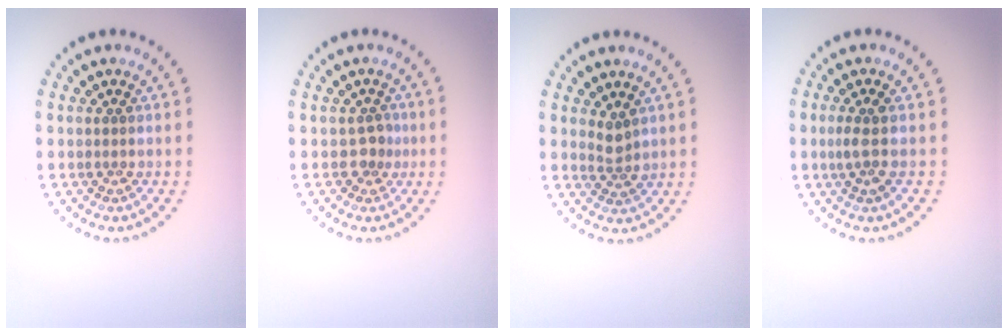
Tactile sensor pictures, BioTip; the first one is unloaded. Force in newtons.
{"total": 1.6, "press": 1.3, "slide": 0.9}
{"total": 1.7, "press": 1.3, "slide": 1.1}
{"total": 1.7, "press": 1.3, "slide": 1.0}